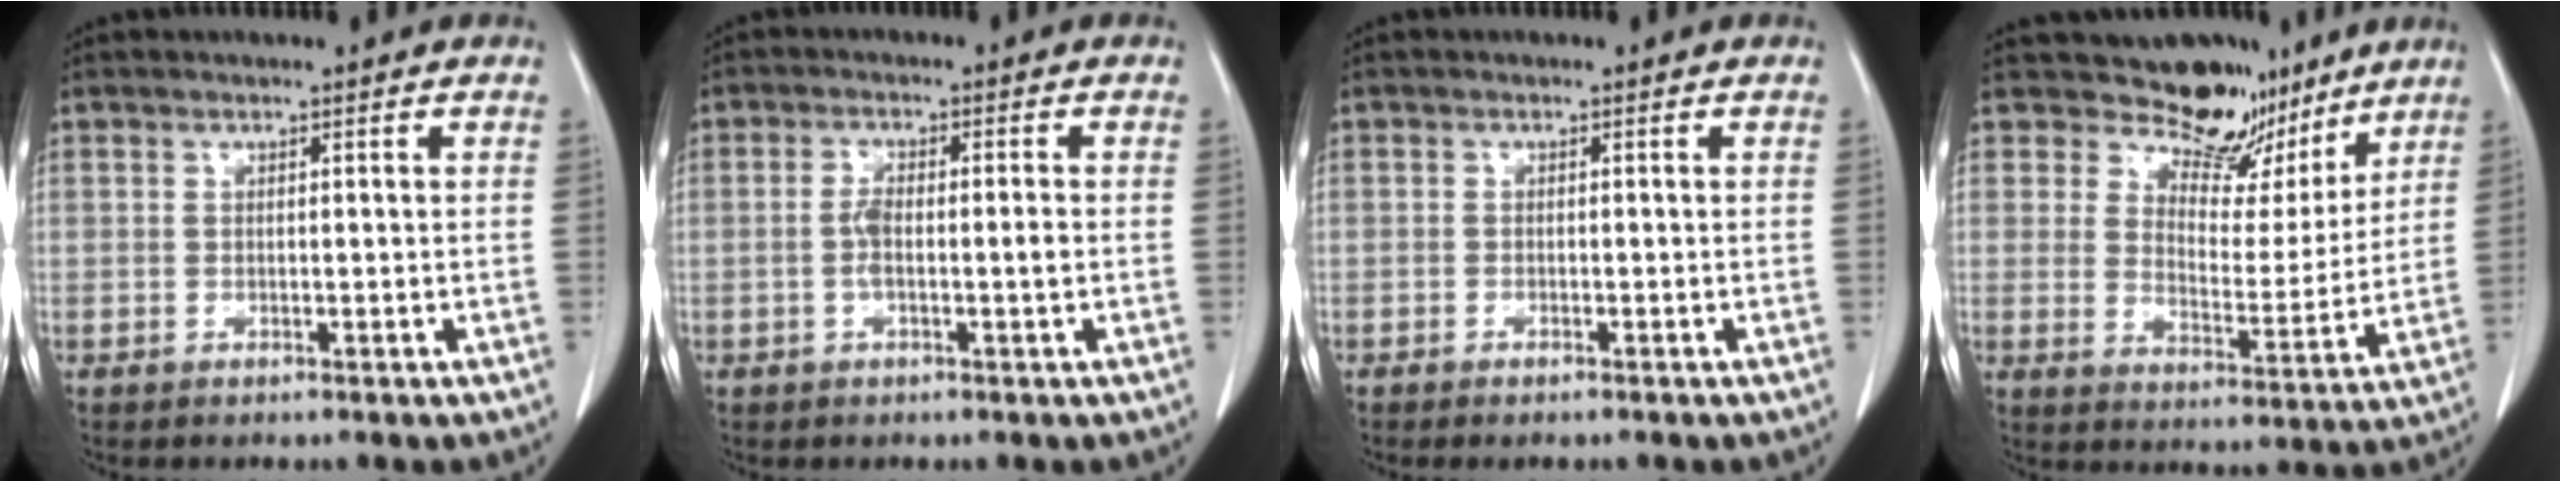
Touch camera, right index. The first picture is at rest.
{"total": 3.6, "force": [-0.6, 0.7, 3.5], "torque": [-0.069, 0.008, -0.011]}
{"total": 1.0, "force": [-0.8, 0.1, 0.5], "torque": [-0.010, -0.002, -0.011]}
{"total": 10.4, "force": [8.8, 4.8, 2.7], "torque": [-0.034, -0.019, 0.122]}